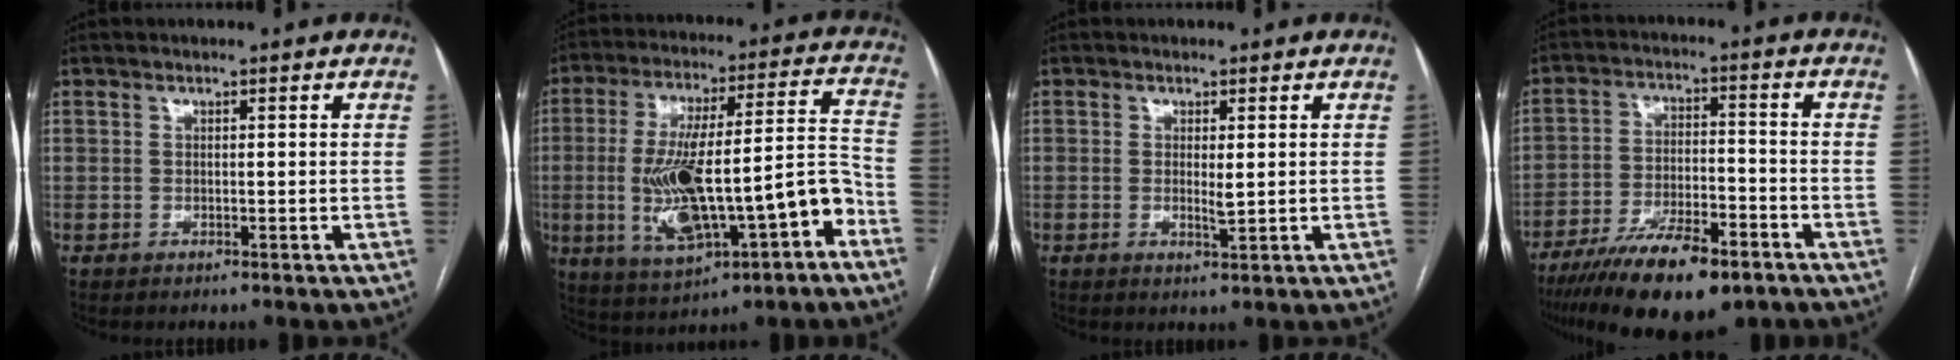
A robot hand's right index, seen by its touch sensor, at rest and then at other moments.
{"total": 18.8, "force": [-6.0, 4.8, 17.2], "torque": [-0.298, 0.026, -0.079]}
{"total": 1.9, "force": [0.2, 0.3, 1.8], "torque": [-0.033, -0.003, 0.006]}
{"total": 15.5, "force": [-10.7, 4.5, 10.3], "torque": [-0.177, -0.020, -0.182]}